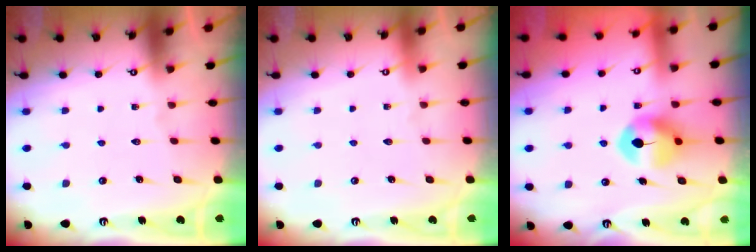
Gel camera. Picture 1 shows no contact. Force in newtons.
{"total": 0.0}
{"total": 8.3, "press": 8.3, "slide": 0.6}